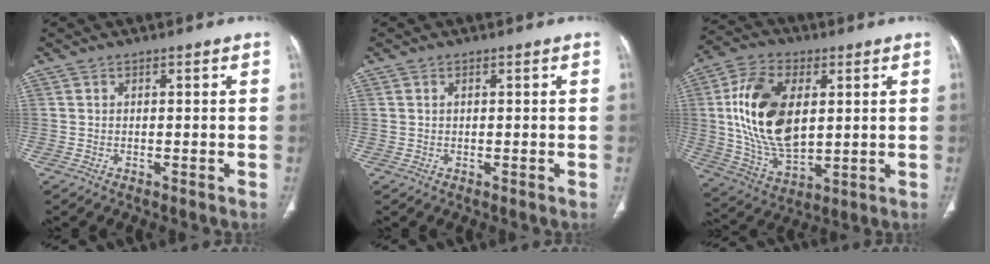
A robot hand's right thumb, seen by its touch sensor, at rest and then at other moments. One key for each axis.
{"total": 0.6, "fx": 0.3, "fy": 0.4, "fz": 0.4, "tx": -0.008, "ty": 0.001, "tz": 0.006}
{"total": 19.1, "fx": 3.2, "fy": 11.0, "fz": 15.3, "tx": -0.281, "ty": -0.011, "tz": 0.065}